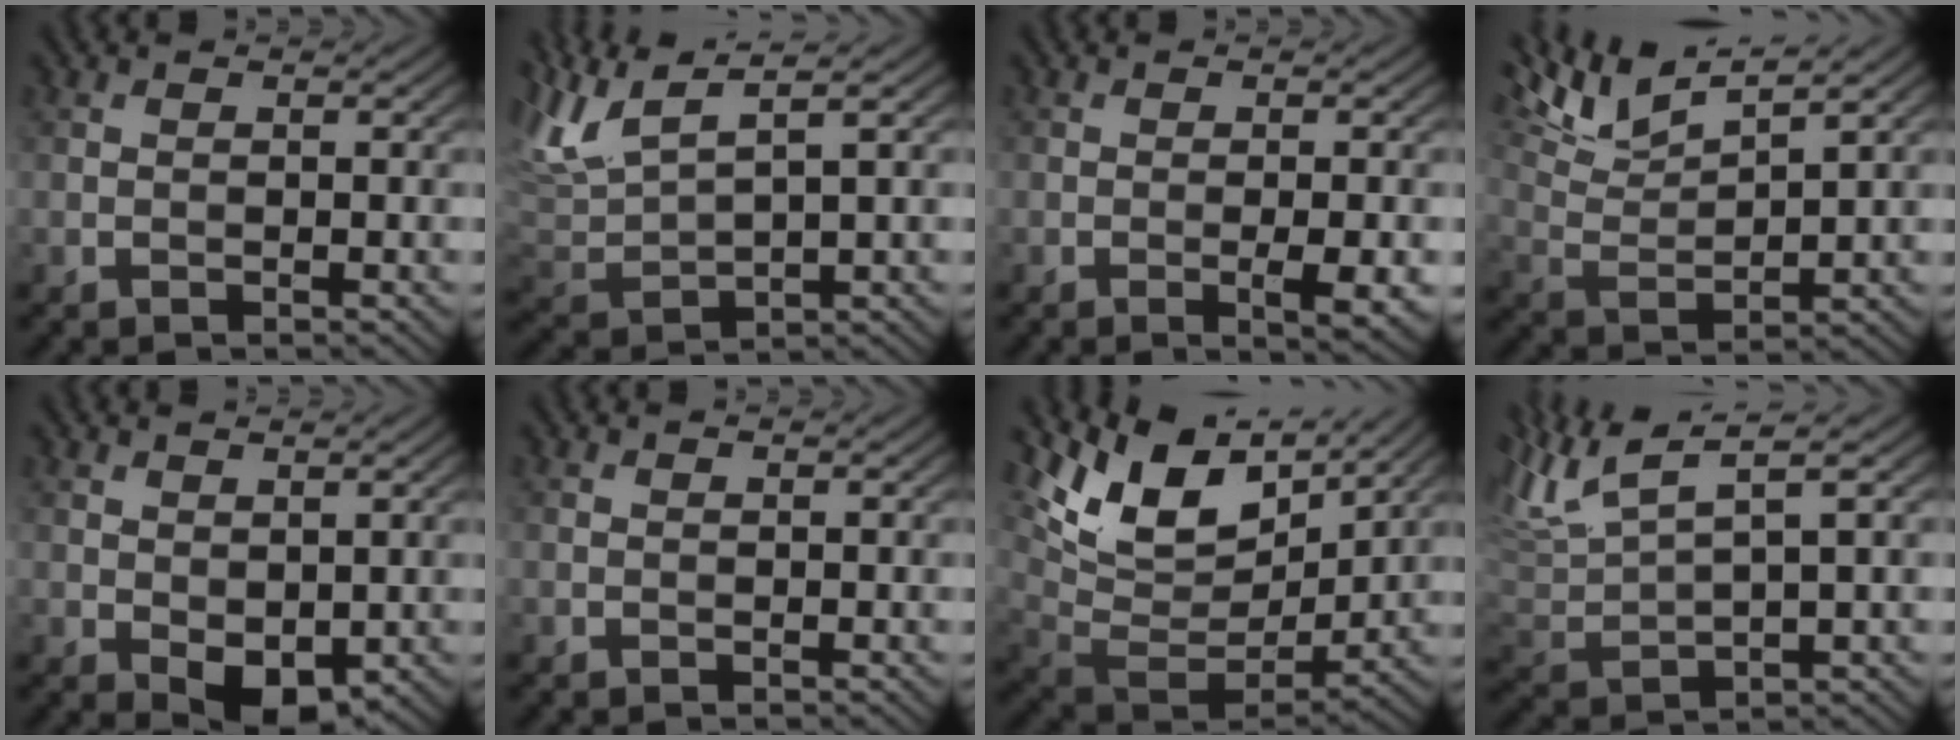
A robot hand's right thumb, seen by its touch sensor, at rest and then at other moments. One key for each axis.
{"total": 8.2, "fx": 4.9, "fy": 2.1, "fz": 6.3, "tx": -0.151, "ty": 0.024, "tz": 0.099}
{"total": 3.2, "fx": -0.9, "fy": 0.6, "fz": 3.0, "tx": -0.053, "ty": -0.003, "tz": -0.010}
{"total": 9.6, "fx": 6.9, "fy": 2.0, "fz": 6.4, "tx": -0.141, "ty": 0.018, "tz": 0.136}
{"total": 4.1, "fx": 0.3, "fy": 2.4, "fz": 3.2, "tx": -0.062, "ty": -0.005, "tz": 0.011}
{"total": 0.0}
{"total": 12.7, "fx": 7.3, "fy": 6.6, "fz": 8.1, "tx": -0.180, "ty": 0.017, "tz": 0.143}
{"total": 9.1, "fx": 5.0, "fy": 2.5, "fz": 7.2, "tx": -0.172, "ty": 0.028, "tz": 0.098}